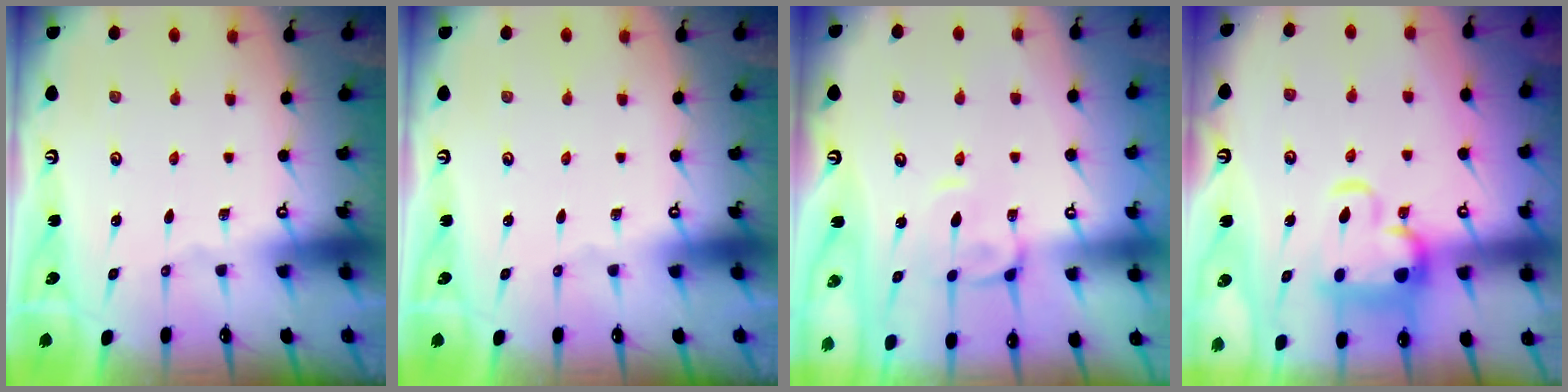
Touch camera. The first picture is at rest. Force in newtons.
{"total": 0.0}
{"total": 0.9, "press": 0.3, "slide": 0.8}
{"total": 6.8, "press": 6.6, "slide": 1.6}